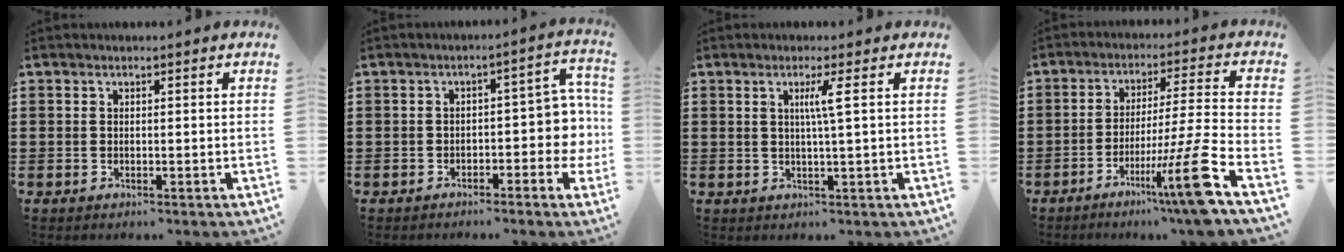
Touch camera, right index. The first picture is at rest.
{"total": 5.5, "force": [-1.5, 3.0, 4.3], "torque": [-0.061, 0.004, -0.033]}
{"total": 3.0, "force": [0.7, -0.6, 2.8], "torque": [-0.055, -0.006, 0.008]}
{"total": 13.7, "force": [-6.7, -0.7, 11.9], "torque": [-0.187, -0.003, -0.111]}